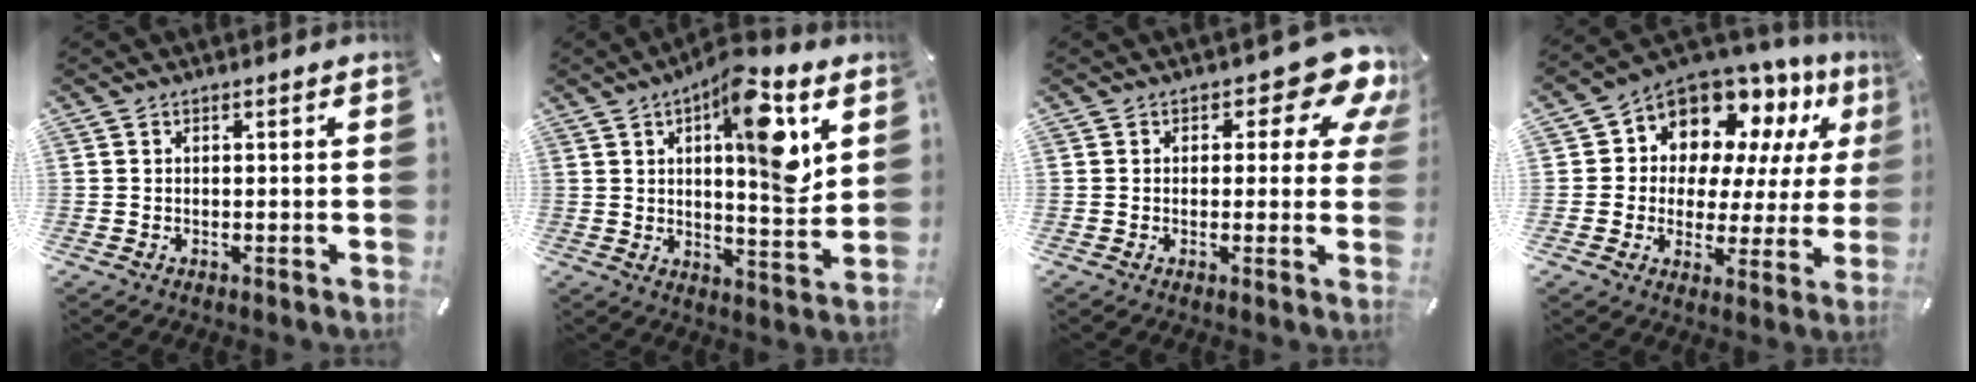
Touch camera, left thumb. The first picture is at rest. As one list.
[{"total": 15.7, "force": [6.3, 5.3, 13.4], "torque": [-0.192, -0.028, 0.096]}, {"total": 10.3, "force": [4.9, 5.2, 7.3], "torque": [-0.082, -0.029, 0.080]}, {"total": 11.2, "force": [8.3, 7.1, 2.5], "torque": [-0.053, -0.076, 0.156]}]